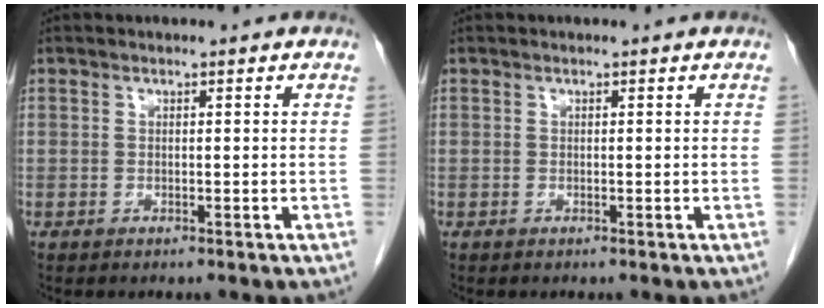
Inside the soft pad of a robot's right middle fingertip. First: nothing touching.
{"total": 0.0}